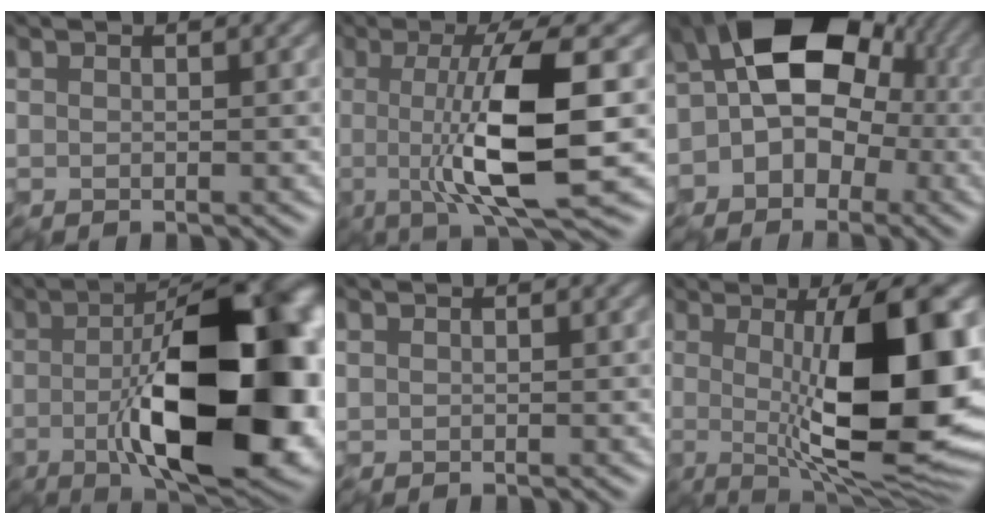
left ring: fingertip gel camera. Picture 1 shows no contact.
{"total": 9.1, "force": [-1.1, 1.4, 8.9], "torque": [-0.131, -0.013, -0.018]}
{"total": 10.4, "force": [-0.8, 7.7, 6.9], "torque": [-0.075, 0.005, -0.039]}
{"total": 16.9, "force": [-1.8, 6.4, 15.6], "torque": [-0.195, 0.001, -0.032]}
{"total": 0.0}
{"total": 12.9, "force": [-0.1, 3.0, 12.6], "torque": [-0.163, -0.007, -0.002]}